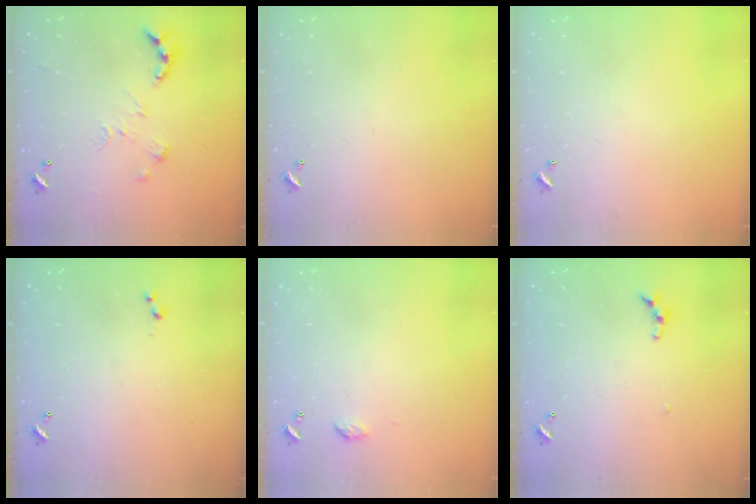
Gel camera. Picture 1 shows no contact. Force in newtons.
{"total": 0.0}
{"total": 0.0}
{"total": 3.0, "press": 3.0, "slide": 0.4}
{"total": 3.4, "press": 3.4, "slide": 0.5}
{"total": 4.6, "press": 4.5, "slide": 0.7}